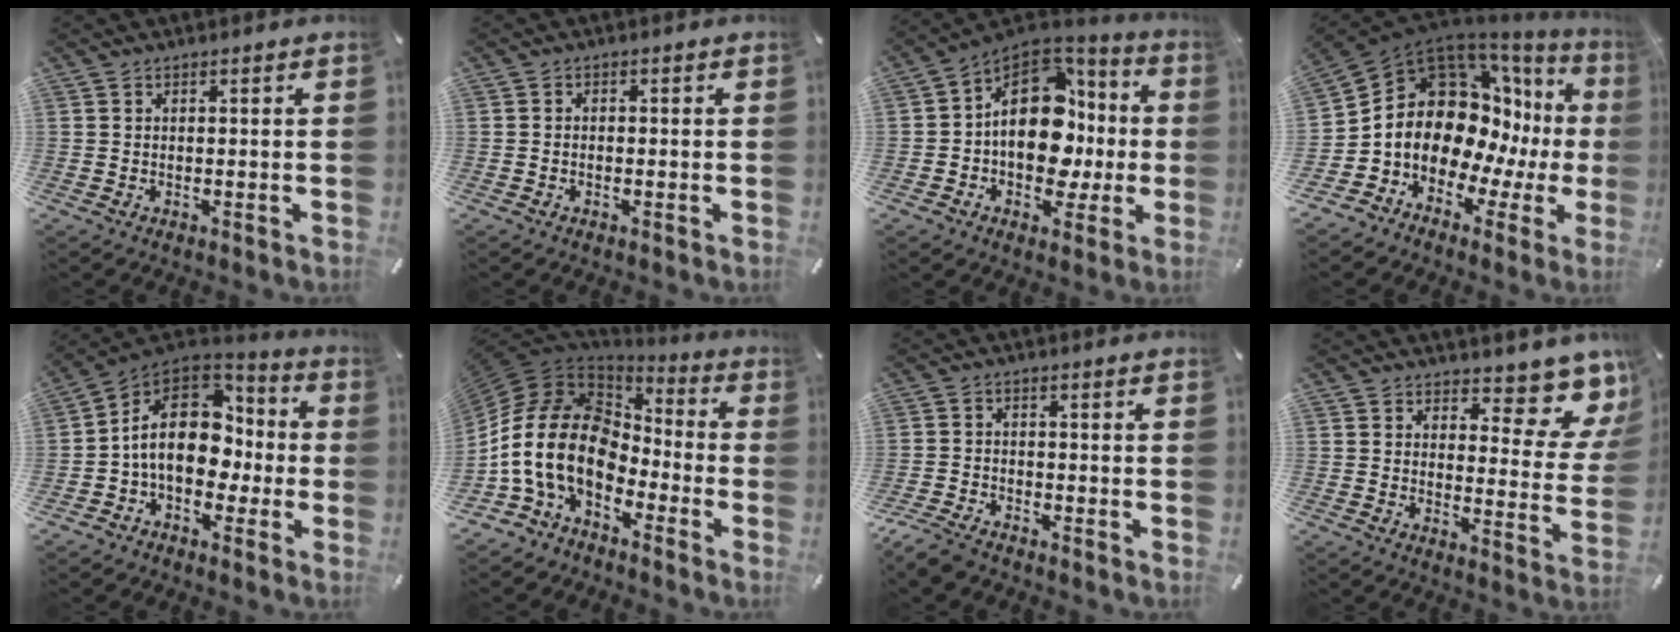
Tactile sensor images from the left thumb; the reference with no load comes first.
{"total": 1.1, "force": [-0.7, 0.7, 0.6], "torque": [-0.011, 0.002, -0.014]}
{"total": 19.2, "force": [0.5, 13.5, 13.6], "torque": [-0.214, -0.004, 0.011]}
{"total": 14.3, "force": [2.3, 11.5, 8.1], "torque": [-0.159, -0.064, 0.057]}
{"total": 16.7, "force": [0.3, 12.3, 11.4], "torque": [-0.204, 0.002, 0.007]}
{"total": 18.2, "force": [-3.4, 12.6, 12.7], "torque": [-0.291, 0.014, -0.064]}
{"total": 4.9, "force": [-4.3, 1.6, 1.8], "torque": [-0.054, 0.010, -0.087]}
{"total": 10.4, "force": [8.0, 4.5, 5.0], "torque": [-0.042, -0.080, 0.137]}